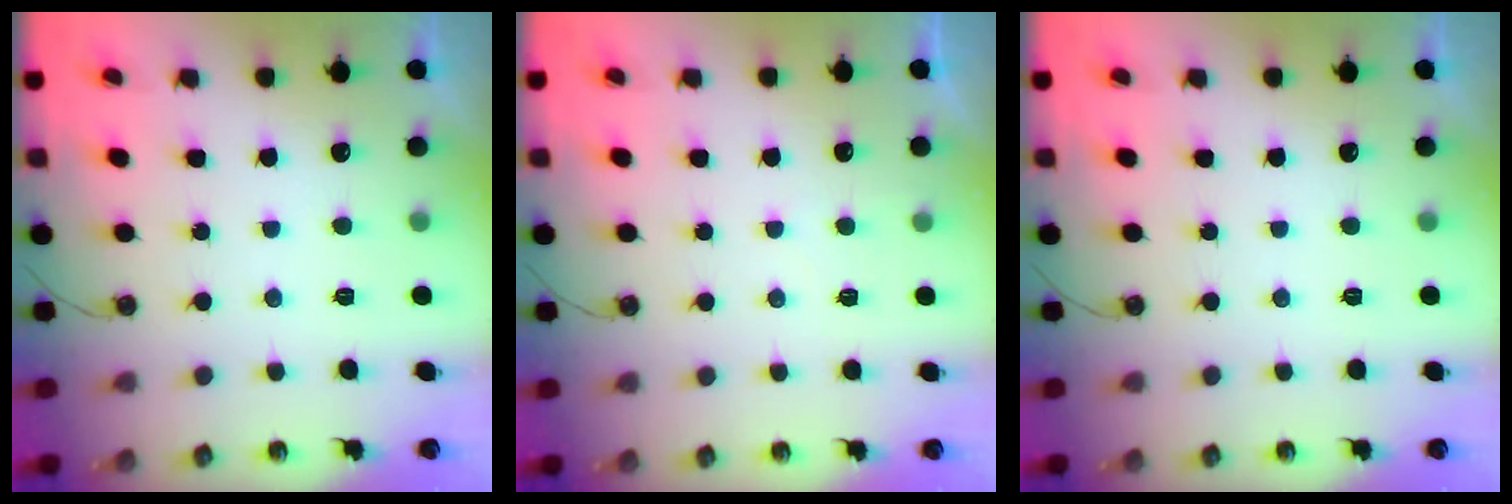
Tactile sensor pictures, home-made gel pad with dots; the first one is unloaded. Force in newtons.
{"total": 2.0, "press": 2.0, "slide": 0.3}
{"total": 0.0}